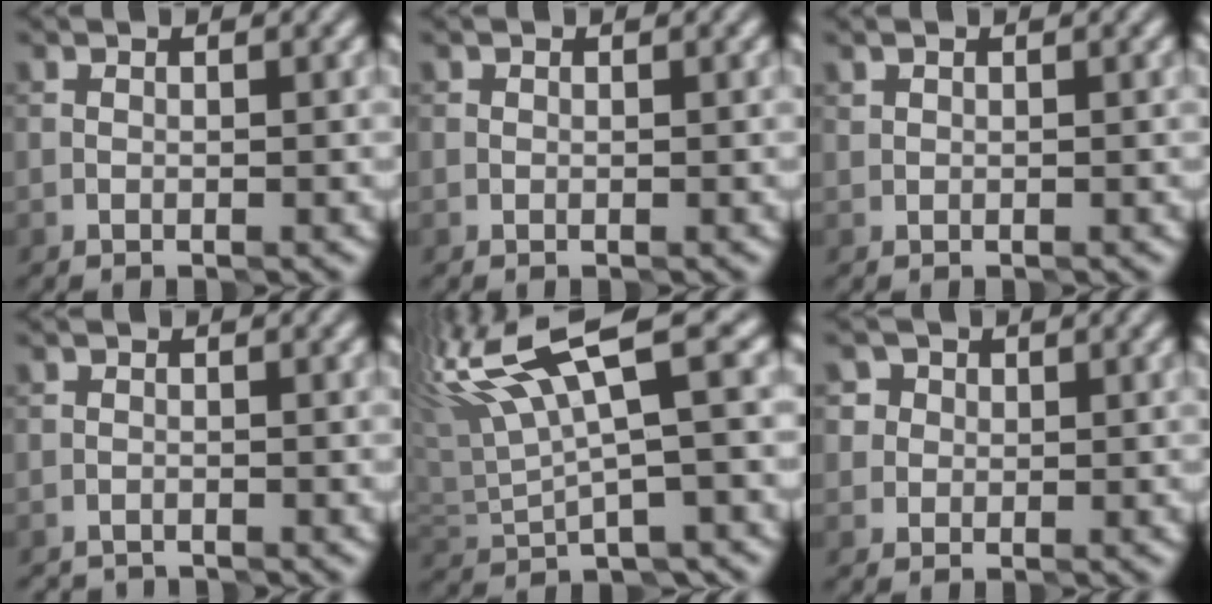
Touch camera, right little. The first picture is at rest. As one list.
[{"total": 0.0}, {"total": 0.0}, {"total": 1.4, "force": [-1.4, 0.0, -0.3], "torque": [0.010, -0.003, -0.026]}, {"total": 9.0, "force": [4.4, 2.0, 7.6], "torque": [-0.160, 0.025, 0.084]}, {"total": 2.1, "force": [1.1, 1.8, 0.4], "torque": [0.021, 0.010, 0.004]}]